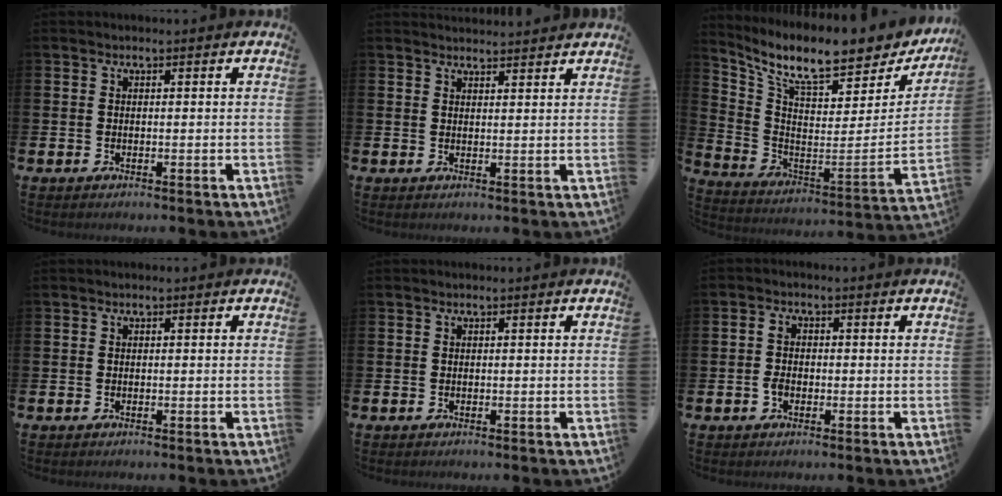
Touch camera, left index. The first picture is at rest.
{"total": 2.4, "force": [2.4, 0.1, -0.1], "torque": [0.009, -0.017, 0.040]}
{"total": 9.8, "force": [8.2, 2.3, 4.9], "torque": [-0.119, -0.069, 0.135]}
{"total": 0.0}
{"total": 0.0}
{"total": 2.6, "force": [-0.3, 1.8, 1.8], "torque": [-0.033, 0.007, -0.009]}